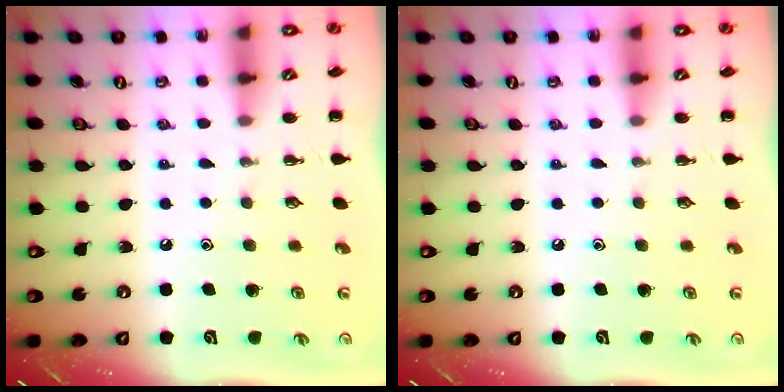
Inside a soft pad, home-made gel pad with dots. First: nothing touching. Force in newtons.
{"total": 0.0}